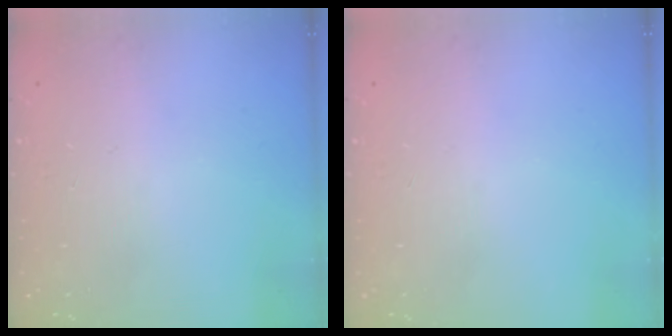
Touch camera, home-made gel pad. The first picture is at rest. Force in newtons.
{"total": 0.0}